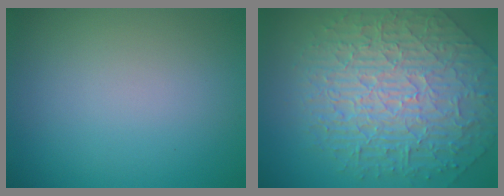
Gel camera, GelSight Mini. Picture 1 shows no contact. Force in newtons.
{"total": 8.8, "press": 6.6, "slide": 5.8}